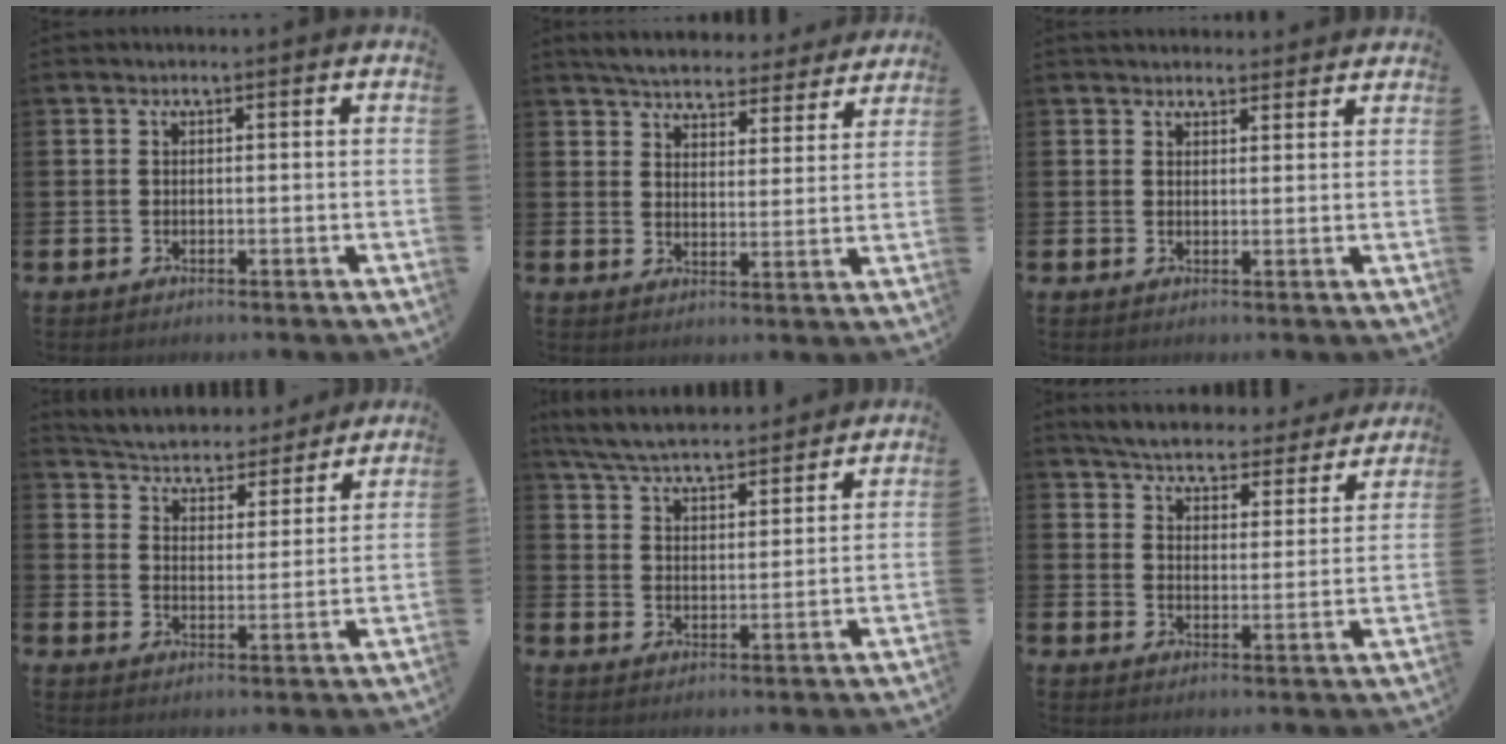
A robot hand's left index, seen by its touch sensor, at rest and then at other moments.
{"total": 5.5, "force": [5.4, 0.9, 0.8], "torque": [-0.033, -0.037, 0.093]}
{"total": 2.5, "force": [2.4, 0.7, 0.0], "torque": [0.008, -0.012, 0.042]}
{"total": 5.1, "force": [4.9, 1.3, 0.1], "torque": [-0.024, -0.047, 0.080]}
{"total": 6.7, "force": [6.4, 1.0, 1.5], "torque": [-0.056, -0.033, 0.116]}
{"total": 5.7, "force": [5.6, 0.9, 0.9], "torque": [-0.038, -0.041, 0.094]}